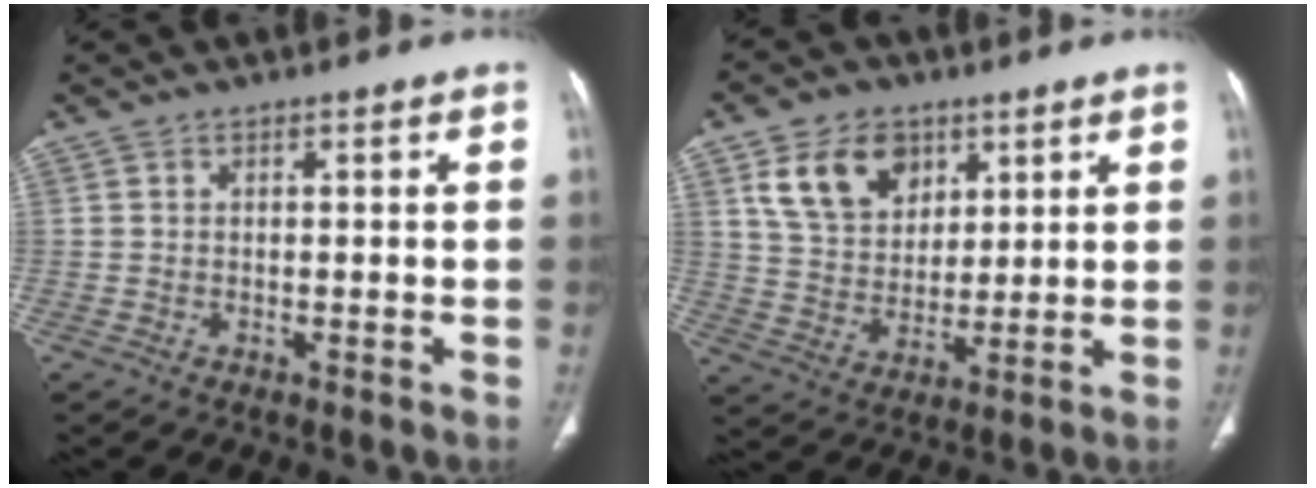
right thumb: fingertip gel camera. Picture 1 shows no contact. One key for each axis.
{"total": 12.3, "fx": 5.8, "fy": 8.9, "fz": 6.3, "tx": -0.080, "ty": -0.021, "tz": 0.112}